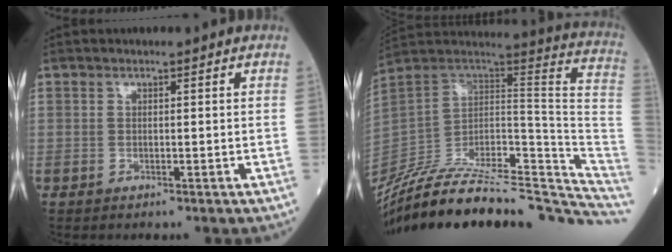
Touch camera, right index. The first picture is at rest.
{"total": 33.3, "force": [-29.3, 6.0, 14.7], "torque": [-0.177, -0.007, -0.420]}